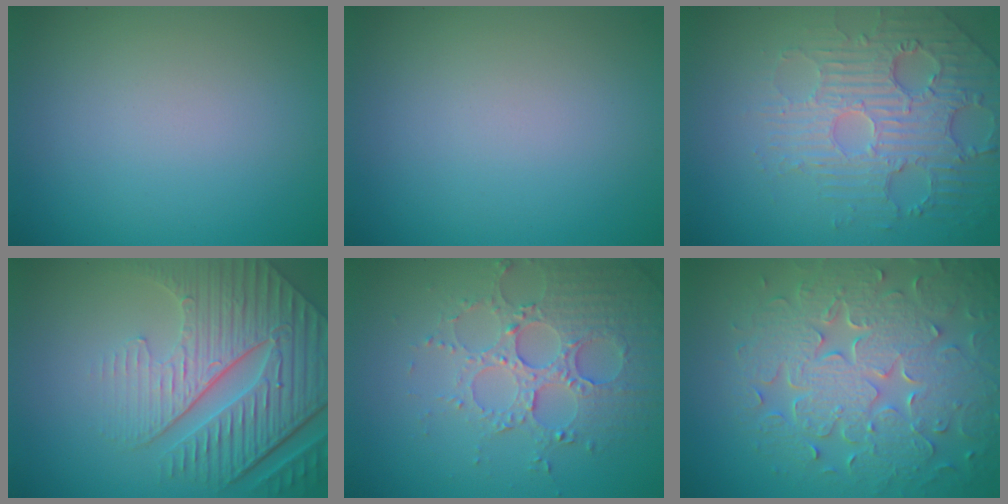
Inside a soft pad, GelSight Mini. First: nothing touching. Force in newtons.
{"total": 0.0}
{"total": 4.8, "press": 4.3, "slide": 2.1}
{"total": 8.8, "press": 6.2, "slide": 6.3}
{"total": 5.1, "press": 3.9, "slide": 3.3}
{"total": 9.0, "press": 6.5, "slide": 6.3}